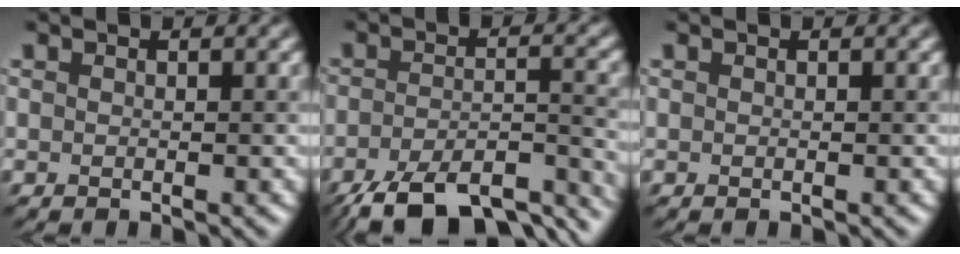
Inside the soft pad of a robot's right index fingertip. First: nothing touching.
{"total": 11.8, "force": [-9.4, 3.5, 6.2], "torque": [-0.110, -0.009, -0.140]}
{"total": 0.0}